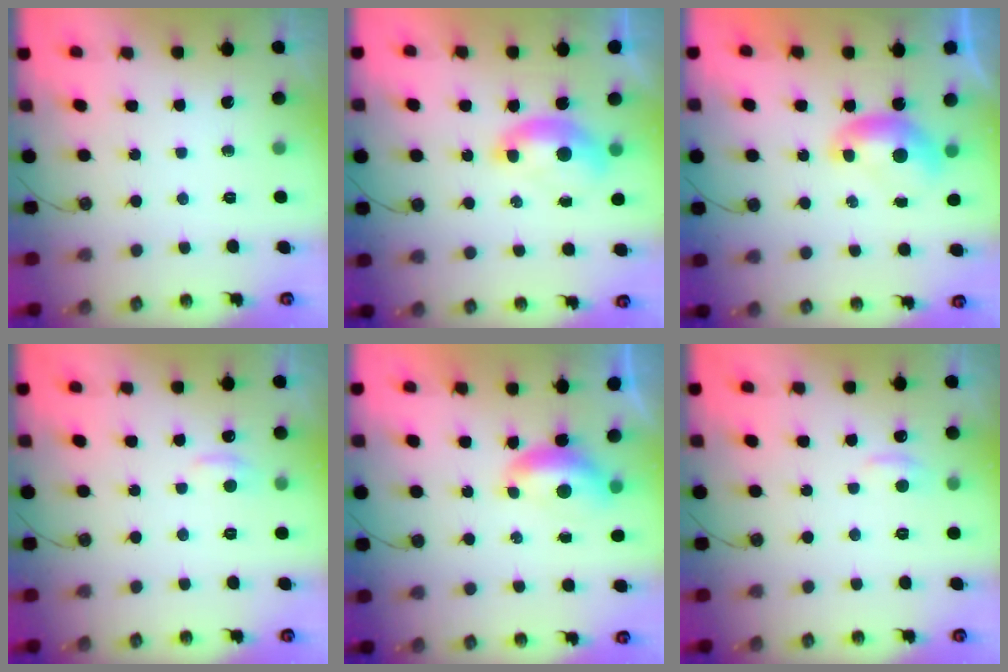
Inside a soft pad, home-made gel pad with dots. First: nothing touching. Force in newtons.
{"total": 1.6, "press": 1.5, "slide": 0.6}
{"total": 0.0}
{"total": 1.2, "press": 1.0, "slide": 0.7}
{"total": 0.6, "press": 0.0, "slide": 0.6}
{"total": 1.2, "press": 1.0, "slide": 0.7}